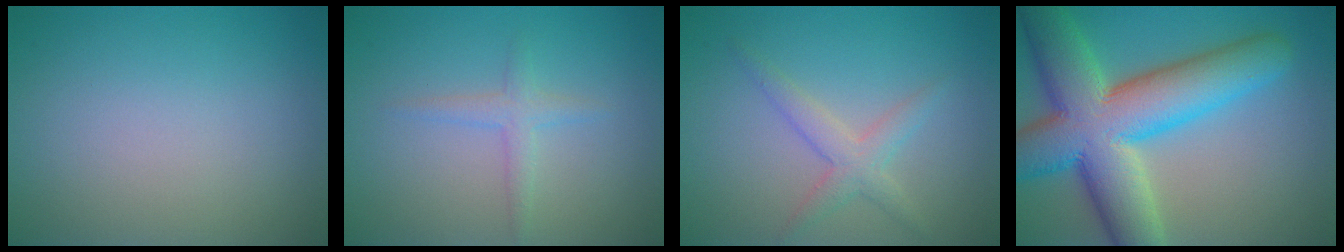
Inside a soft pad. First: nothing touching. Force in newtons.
{"total": 1.6, "press": 1.6, "slide": 0.1}
{"total": 2.5, "press": 2.5, "slide": 0.1}
{"total": 13.1, "press": 13.1, "slide": 0.6}